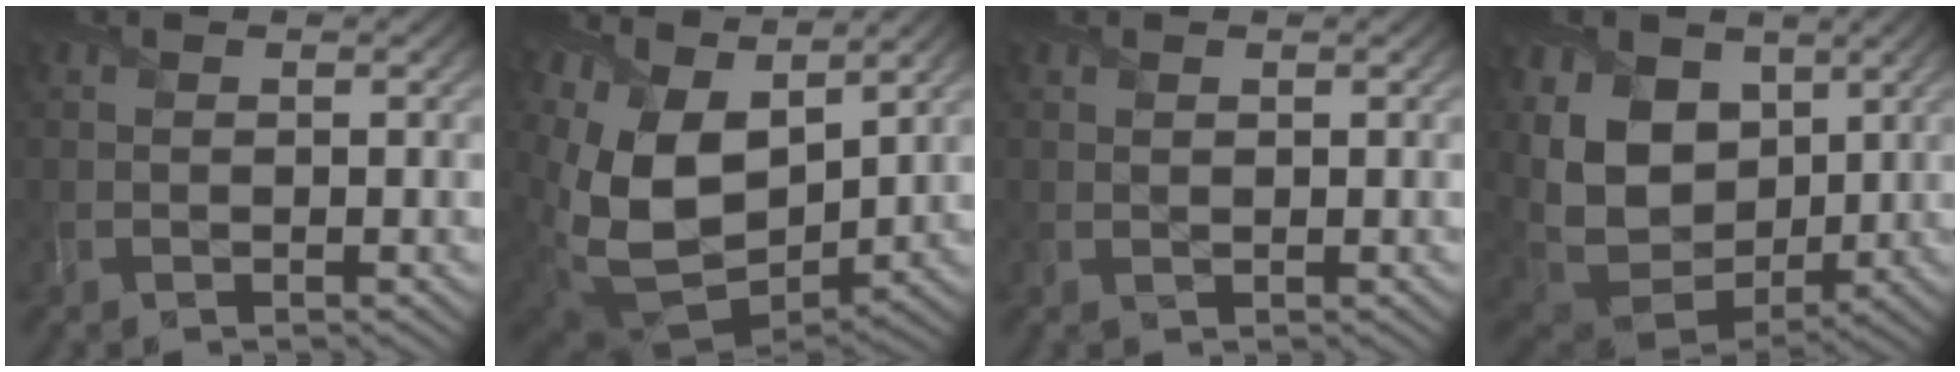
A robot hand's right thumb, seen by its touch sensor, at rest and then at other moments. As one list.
[{"total": 14.7, "force": [4.2, 9.4, 10.5], "torque": [-0.265, -0.011, 0.095]}, {"total": 0.6, "force": [0.4, 0.4, 0.0], "torque": [-0.004, -0.002, 0.010]}, {"total": 14.3, "force": [3.5, 10.4, 9.1], "torque": [-0.238, 0.018, 0.081]}]